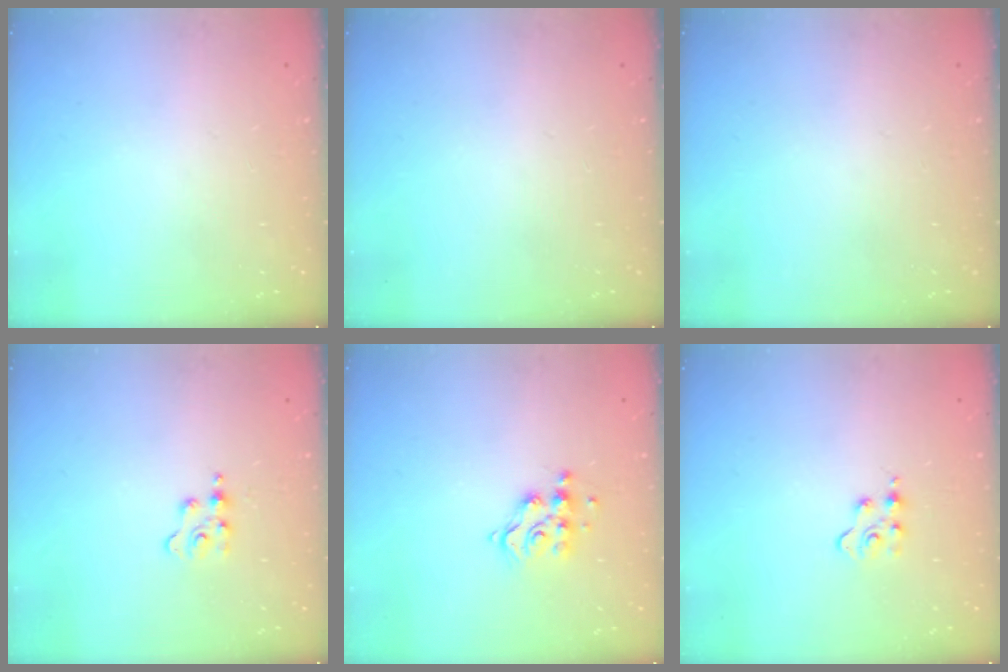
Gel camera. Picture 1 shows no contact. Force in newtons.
{"total": 0.0}
{"total": 0.0}
{"total": 3.0, "press": 3.0, "slide": 0.5}
{"total": 9.4, "press": 9.4, "slide": 0.3}
{"total": 3.0, "press": 3.0, "slide": 0.3}